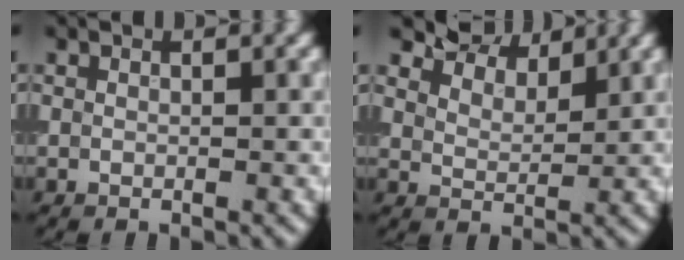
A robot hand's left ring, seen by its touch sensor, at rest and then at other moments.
{"total": 5.5, "force": [4.9, 1.9, 1.7], "torque": [-0.042, -0.005, 0.093]}